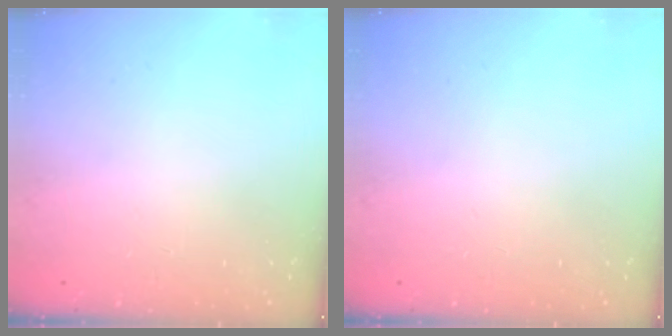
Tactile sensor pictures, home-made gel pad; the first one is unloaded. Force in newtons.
{"total": 0.0}